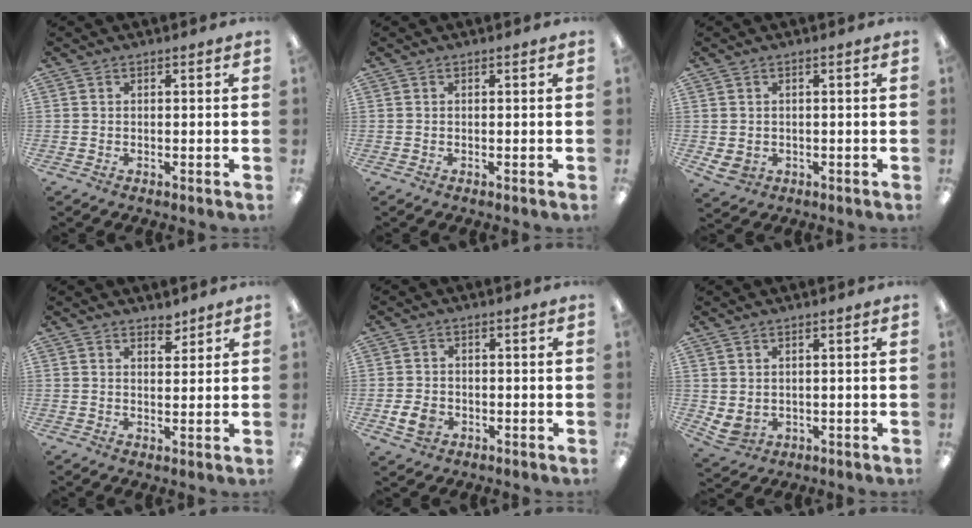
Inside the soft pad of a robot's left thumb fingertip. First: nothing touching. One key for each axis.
{"total": 0.0}
{"total": 2.8, "fx": -0.1, "fy": 2.4, "fz": 1.4, "tx": -0.039, "ty": -0.003, "tz": -0.003}
{"total": 3.3, "fx": 2.8, "fy": 1.3, "fz": 1.0, "tx": 0.001, "ty": -0.019, "tz": 0.047}
{"total": 4.4, "fx": -1.4, "fy": 3.2, "fz": 2.6, "tx": -0.062, "ty": 0.000, "tz": -0.027}
{"total": 3.0, "fx": 1.5, "fy": 2.2, "fz": 1.4, "tx": -0.045, "ty": -0.012, "tz": 0.027}